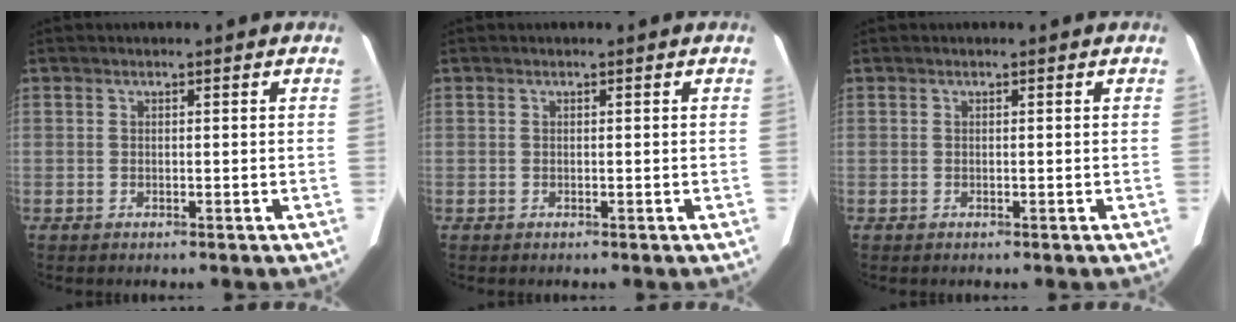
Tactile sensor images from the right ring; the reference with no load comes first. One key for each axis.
{"total": 0.0}
{"total": 0.0}